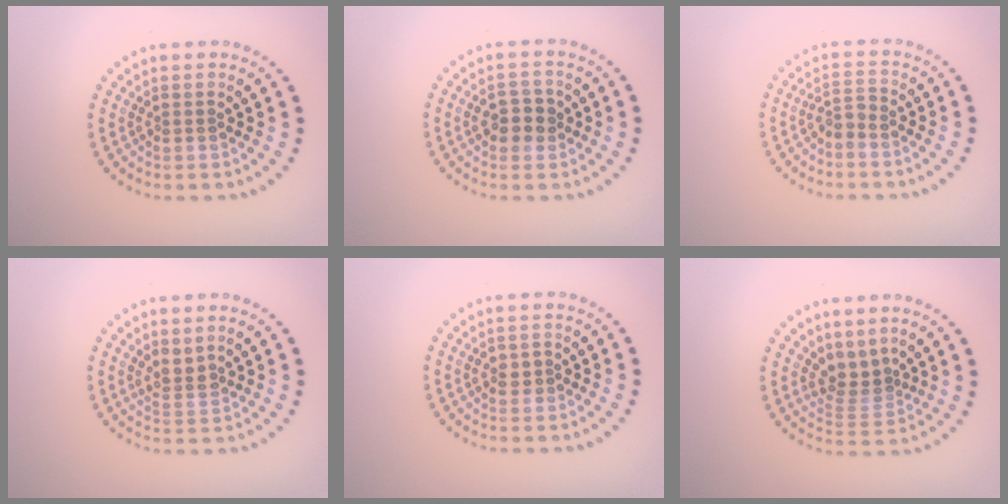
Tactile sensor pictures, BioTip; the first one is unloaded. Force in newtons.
{"total": 2.3, "press": 2.2, "slide": 0.7}
{"total": 1.5, "press": 1.3, "slide": 0.7}
{"total": 1.9, "press": 1.4, "slide": 1.2}
{"total": 1.4, "press": 1.3, "slide": 0.2}
{"total": 2.7, "press": 1.8, "slide": 2.0}